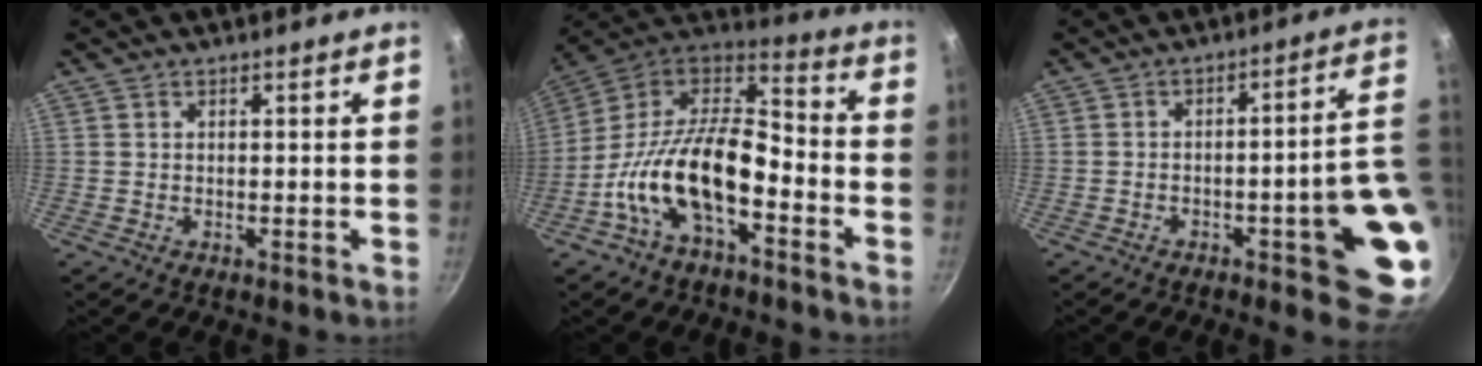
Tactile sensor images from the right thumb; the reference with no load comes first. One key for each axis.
{"total": 19.1, "fx": -6.8, "fy": 9.6, "fz": 15.1, "tx": -0.266, "ty": 0.062, "tz": -0.147}
{"total": 15.3, "fx": -3.4, "fy": 3.9, "fz": 14.4, "tx": -0.138, "ty": 0.020, "tz": -0.042}